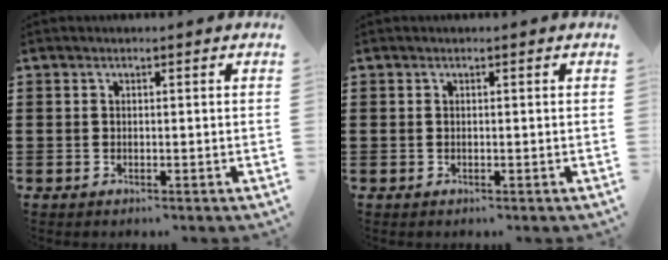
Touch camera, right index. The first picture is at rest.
{"total": 0.0}